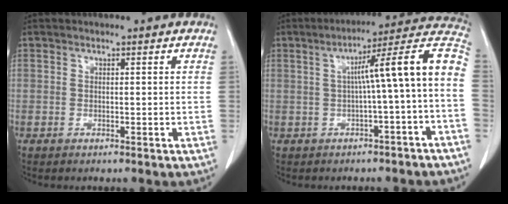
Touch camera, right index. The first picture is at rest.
{"total": 12.0, "force": [-0.7, -0.4, 12.0], "torque": [-0.159, 0.040, -0.016]}